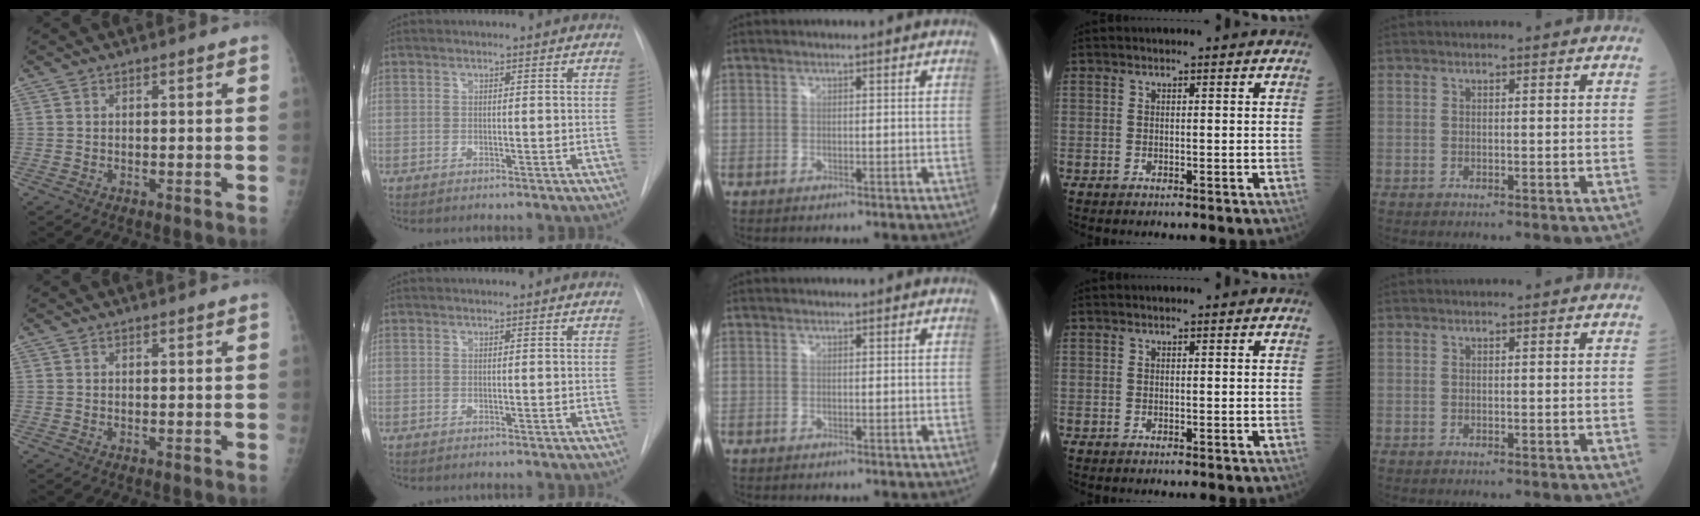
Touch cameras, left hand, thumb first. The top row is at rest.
{}